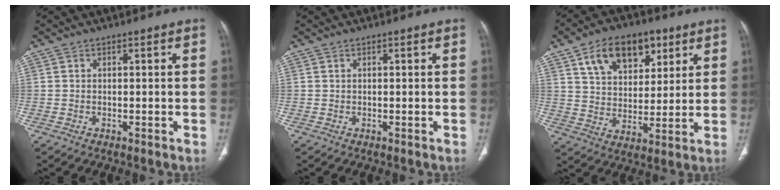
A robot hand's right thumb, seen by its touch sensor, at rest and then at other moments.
{"total": 0.0}
{"total": 14.8, "force": [7.4, 9.1, 9.0], "torque": [-0.110, -0.021, 0.130]}